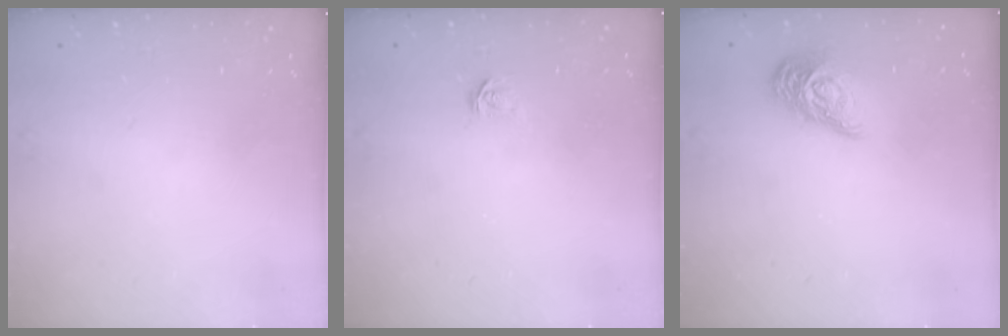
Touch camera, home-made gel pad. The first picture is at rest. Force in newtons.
{"total": 2.1, "press": 2.1, "slide": 0.2}
{"total": 13.1, "press": 13.1, "slide": 0.6}